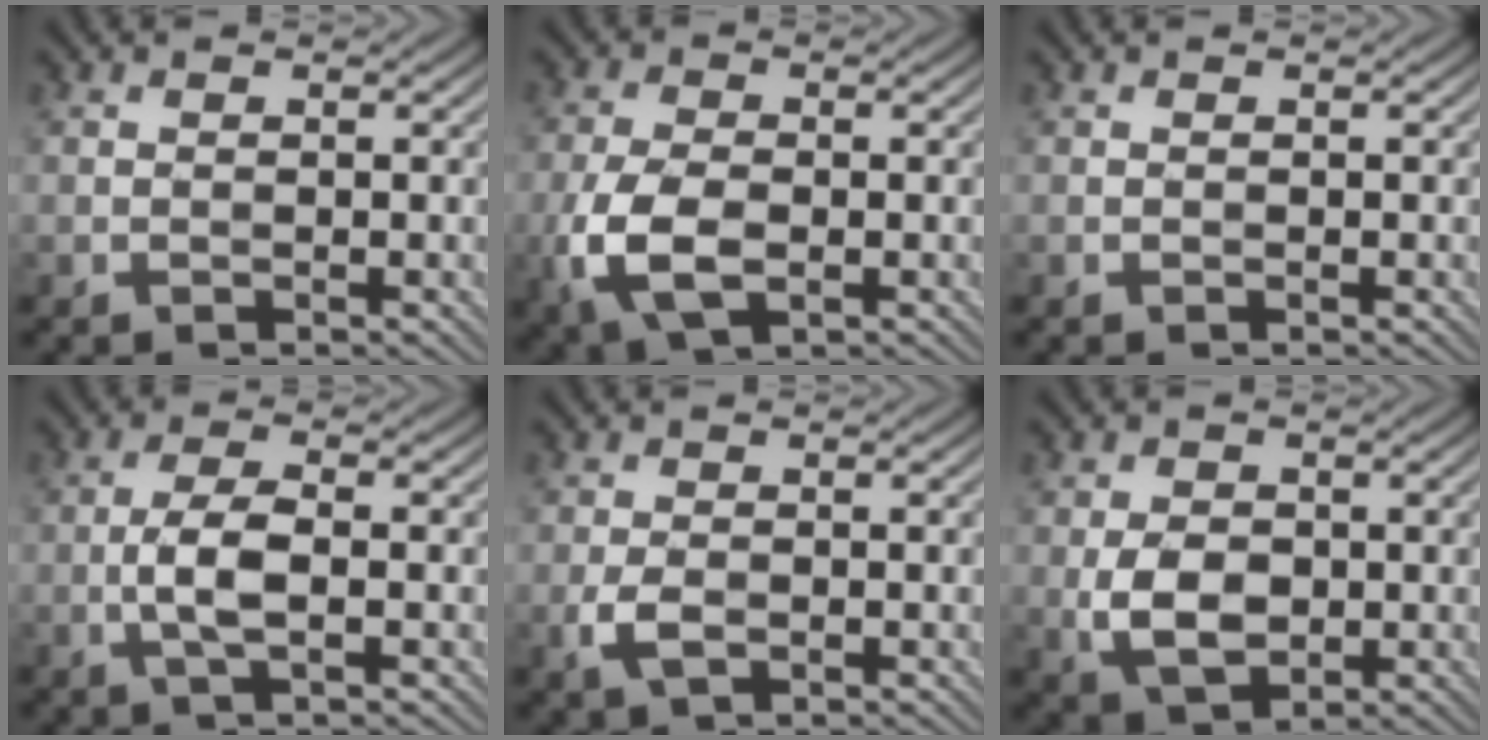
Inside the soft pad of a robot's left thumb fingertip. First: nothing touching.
{"total": 6.9, "force": [-2.1, 3.8, 5.4], "torque": [-0.135, -0.009, -0.045]}
{"total": 0.0}
{"total": 4.1, "force": [-0.9, 1.2, 3.8], "torque": [-0.083, 0.003, -0.023]}
{"total": 2.6, "force": [-0.9, 1.4, 2.0], "torque": [-0.051, -0.005, -0.019]}
{"total": 5.1, "force": [-0.6, 3.6, 3.6], "torque": [-0.080, -0.009, -0.010]}